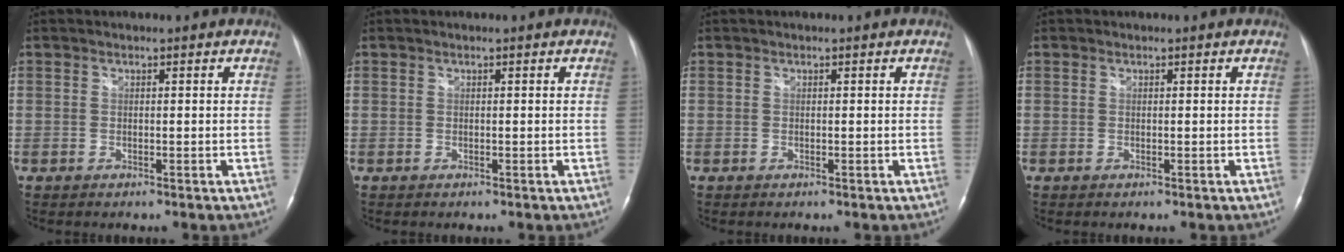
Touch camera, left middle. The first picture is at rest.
{"total": 0.0}
{"total": 0.0}
{"total": 0.0}